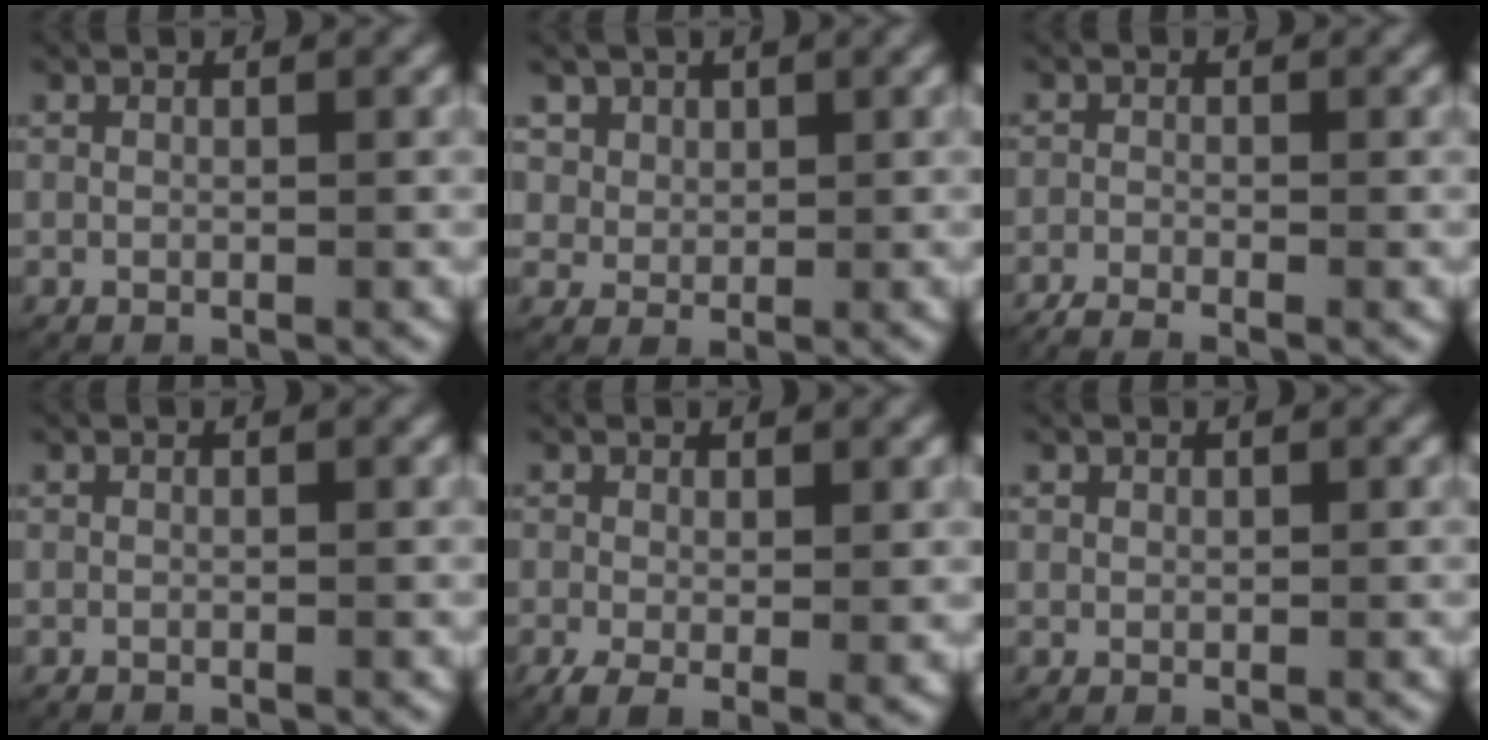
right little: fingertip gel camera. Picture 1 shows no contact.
{"total": 2.7, "force": [1.4, 2.3, 0.4], "torque": [-0.017, -0.003, 0.033]}
{"total": 2.6, "force": [-2.3, 0.8, 0.8], "torque": [-0.020, -0.010, -0.039]}
{"total": 0.0}
{"total": 2.6, "force": [-0.7, 1.1, 2.2], "torque": [-0.035, -0.017, -0.003]}
{"total": 0.6, "force": [0.2, 0.6, 0.1], "torque": [-0.007, -0.002, 0.006]}